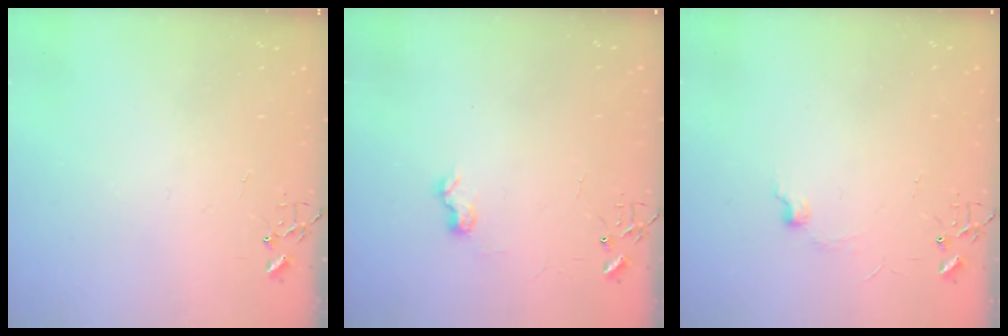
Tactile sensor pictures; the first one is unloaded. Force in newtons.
{"total": 7.2, "press": 7.2, "slide": 0.6}
{"total": 5.3, "press": 5.2, "slide": 0.7}